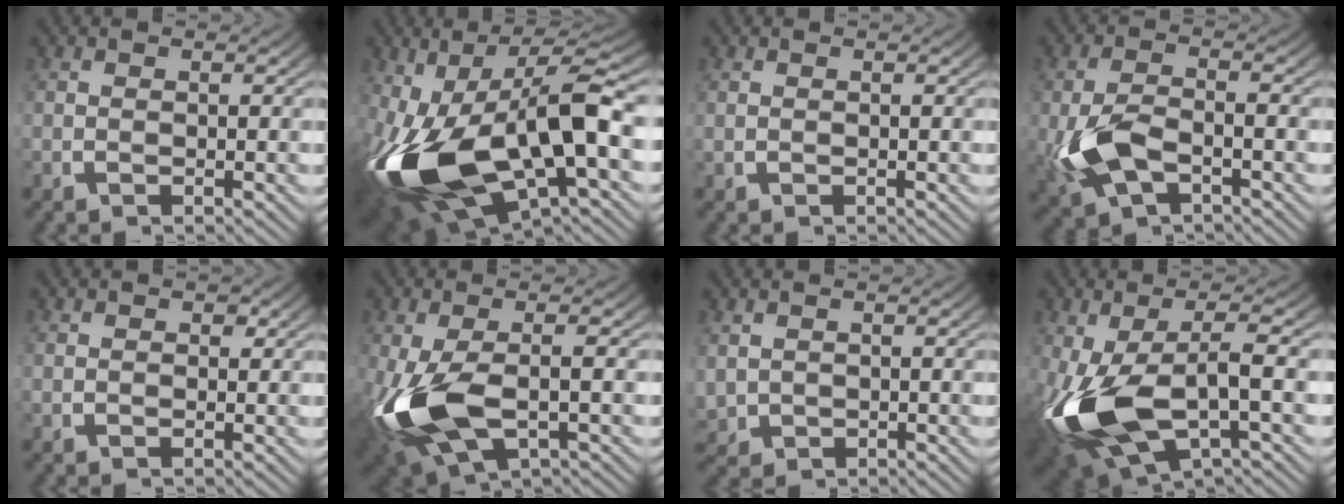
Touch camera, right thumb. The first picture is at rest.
{"total": 16.4, "force": [-3.7, 8.6, 13.4], "torque": [-0.290, -0.039, -0.034]}
{"total": 0.0}
{"total": 6.7, "force": [-1.8, 4.1, 5.0], "torque": [-0.130, -0.016, -0.021]}
{"total": 0.9, "force": [0.4, 0.7, 0.3], "torque": [-0.001, -0.003, 0.006]}
{"total": 9.8, "force": [-2.3, 5.1, 8.0], "torque": [-0.191, -0.025, -0.020]}
{"total": 2.9, "force": [-0.1, 2.7, 1.1], "torque": [-0.043, -0.020, 0.014]}
{"total": 11.3, "force": [-3.0, 5.7, 9.2], "torque": [-0.210, -0.030, -0.030]}